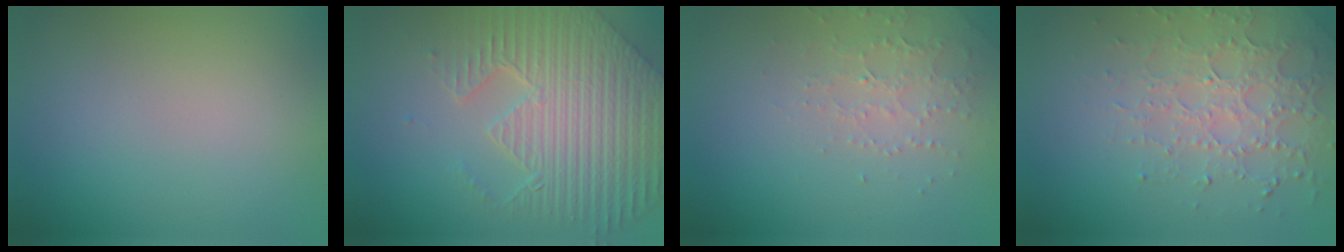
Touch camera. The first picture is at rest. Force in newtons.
{"total": 8.7, "press": 6.3, "slide": 6.0}
{"total": 2.2, "press": 2.1, "slide": 0.6}
{"total": 4.7, "press": 3.4, "slide": 3.1}